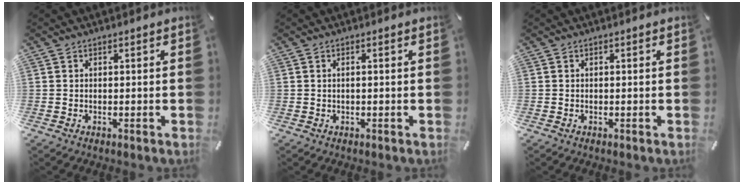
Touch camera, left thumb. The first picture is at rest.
{"total": 0.9, "force": [0.0, 0.2, 0.9], "torque": [-0.017, -0.001, 0.000]}
{"total": 0.0}